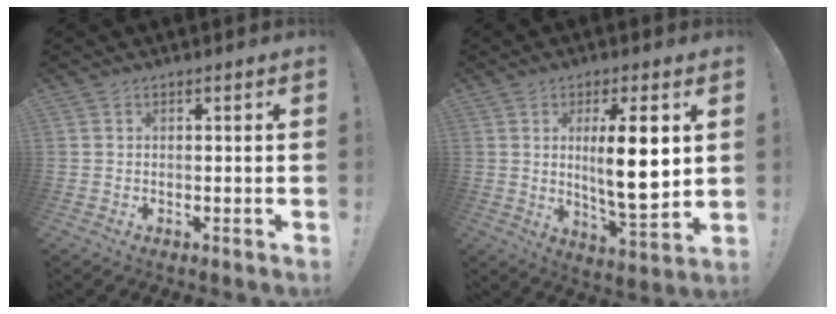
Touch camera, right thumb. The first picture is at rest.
{"total": 13.9, "force": [2.5, 3.1, 13.3], "torque": [-0.219, -0.021, 0.029]}